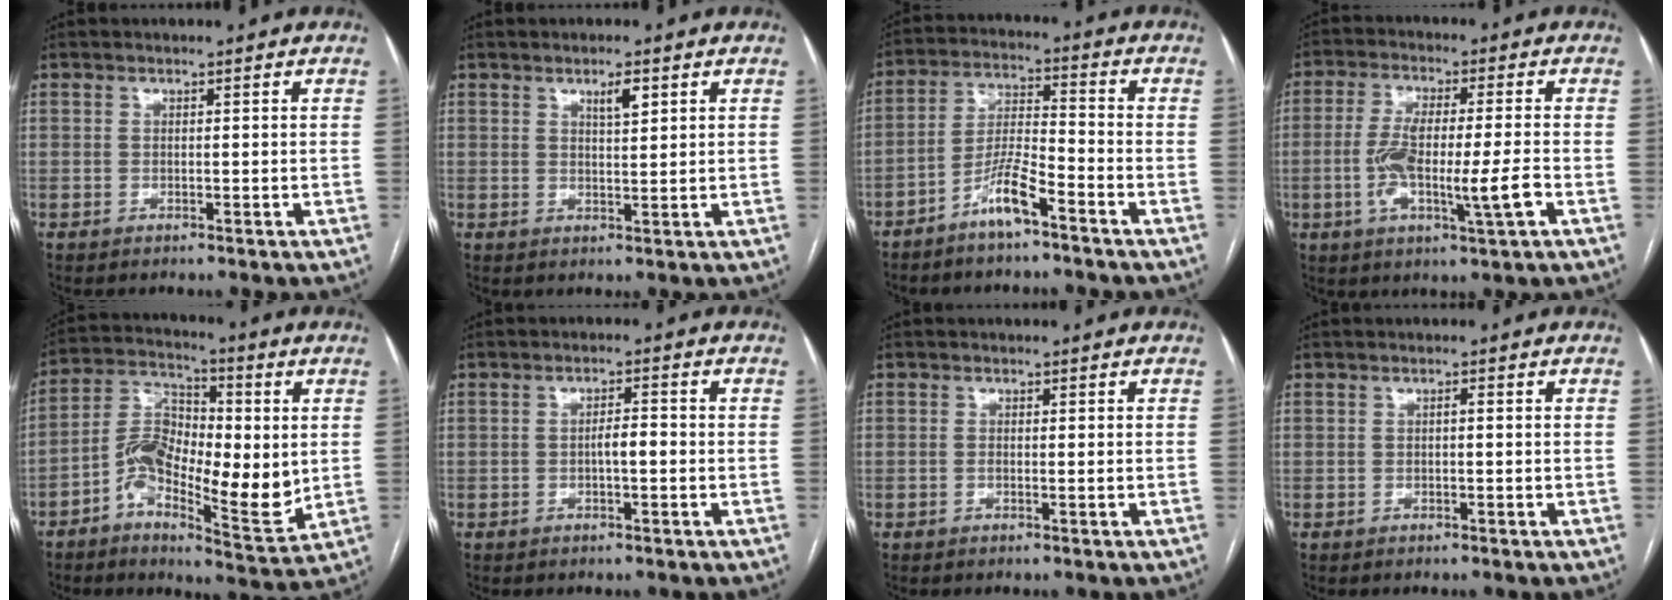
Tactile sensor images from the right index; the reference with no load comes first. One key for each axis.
{"total": 2.8, "fx": 1.6, "fy": 0.6, "fz": 2.3, "tx": -0.040, "ty": -0.002, "tz": 0.027}
{"total": 7.0, "fx": -4.8, "fy": 0.9, "fz": 5.1, "tx": -0.108, "ty": 0.005, "tz": -0.092}
{"total": 10.5, "fx": -2.5, "fy": 1.1, "fz": 10.1, "tx": -0.187, "ty": -0.002, "tz": -0.044}
{"total": 14.1, "fx": -1.7, "fy": 6.2, "fz": 12.5, "tx": -0.235, "ty": 0.014, "tz": -0.035}
{"total": 2.5, "fx": -0.6, "fy": 0.6, "fz": 2.4, "tx": -0.037, "ty": 0.005, "tz": -0.010}
{"total": 0.6, "fx": -0.1, "fy": 0.2, "fz": 0.6, "tx": -0.013, "ty": -0.001, "tz": -0.001}
{"total": 0.5, "fx": -0.1, "fy": 0.1, "fz": 0.5, "tx": -0.009, "ty": 0.003, "tz": -0.002}